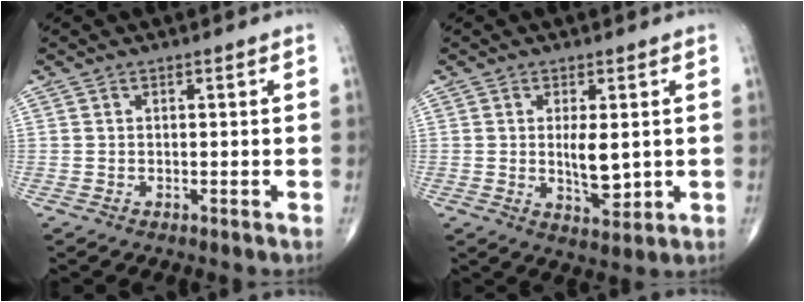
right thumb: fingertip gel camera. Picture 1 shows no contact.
{"total": 6.1, "force": [0.4, 2.5, 5.6], "torque": [-0.084, -0.015, 0.014]}